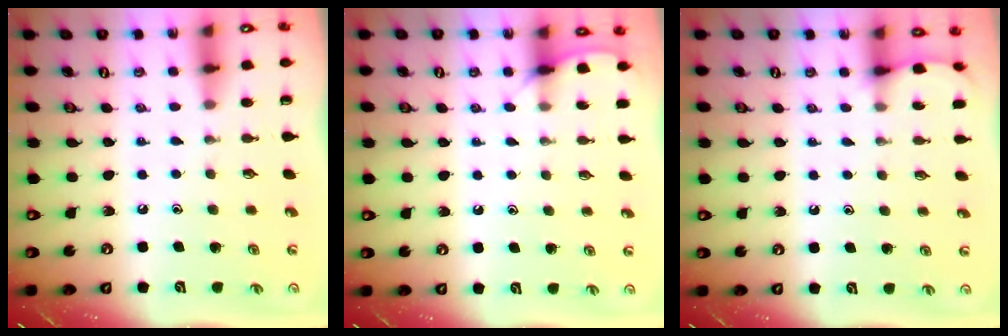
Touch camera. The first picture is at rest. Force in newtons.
{"total": 5.6, "press": 5.5, "slide": 0.6}
{"total": 3.0, "press": 3.0, "slide": 0.5}